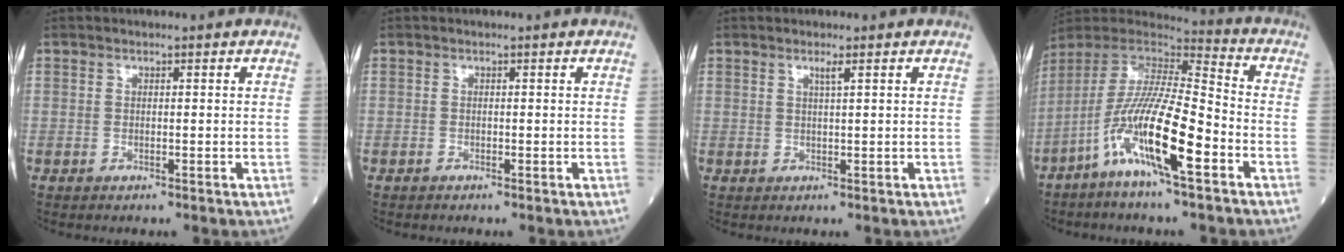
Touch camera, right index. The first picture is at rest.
{"total": 0.0}
{"total": 1.3, "force": [0.8, -0.2, 1.0], "torque": [-0.022, -0.003, 0.015]}
{"total": 15.4, "force": [-6.9, 1.3, 13.7], "torque": [-0.276, -0.014, -0.135]}